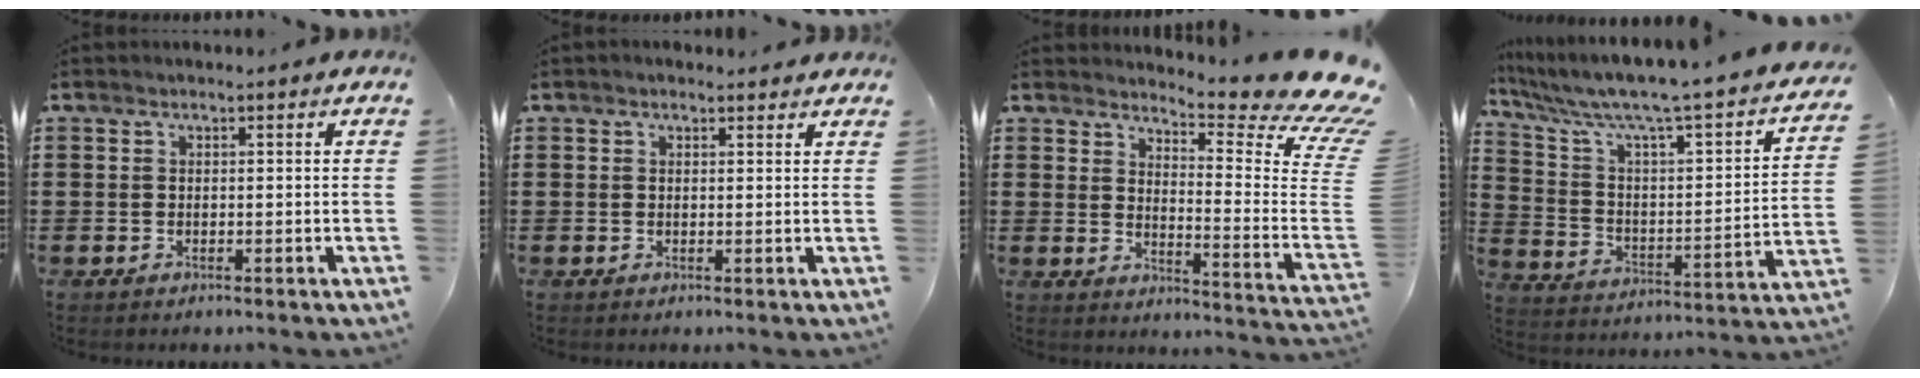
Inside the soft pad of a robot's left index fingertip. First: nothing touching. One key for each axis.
{"total": 0.9, "fx": 0.8, "fy": 0.2, "fz": 0.3, "tx": -0.007, "ty": 0.002, "tz": 0.016}
{"total": 8.6, "fx": 7.5, "fy": 0.4, "fz": 4.2, "tx": -0.074, "ty": -0.073, "tz": 0.124}
{"total": 6.6, "fx": 5.3, "fy": 0.4, "fz": 4.0, "tx": -0.104, "ty": -0.051, "tz": 0.079}